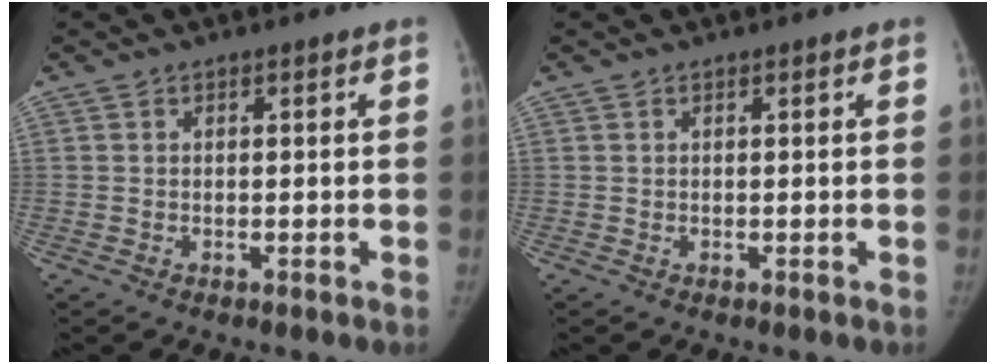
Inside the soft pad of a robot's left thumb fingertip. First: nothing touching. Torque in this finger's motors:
{"motor_torque": [0.02, -0.01, 0.16, 0.10, 0.01]}